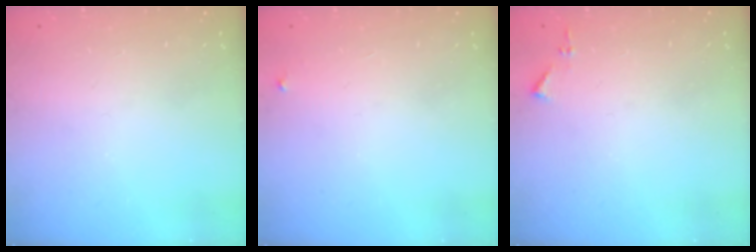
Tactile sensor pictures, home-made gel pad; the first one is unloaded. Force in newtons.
{"total": 2.1, "press": 2.1, "slide": 0.1}
{"total": 4.4, "press": 4.4, "slide": 0.6}